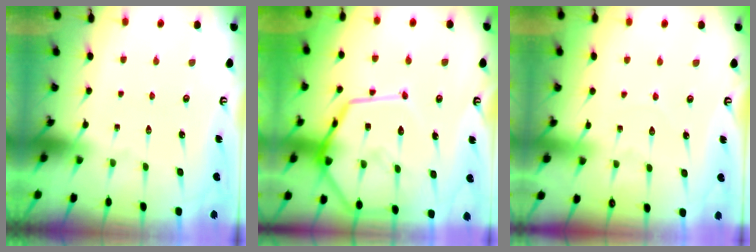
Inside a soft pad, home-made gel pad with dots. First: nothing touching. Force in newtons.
{"total": 18.9, "press": 18.9, "slide": 1.7}
{"total": 3.7, "press": 3.7, "slide": 0.3}